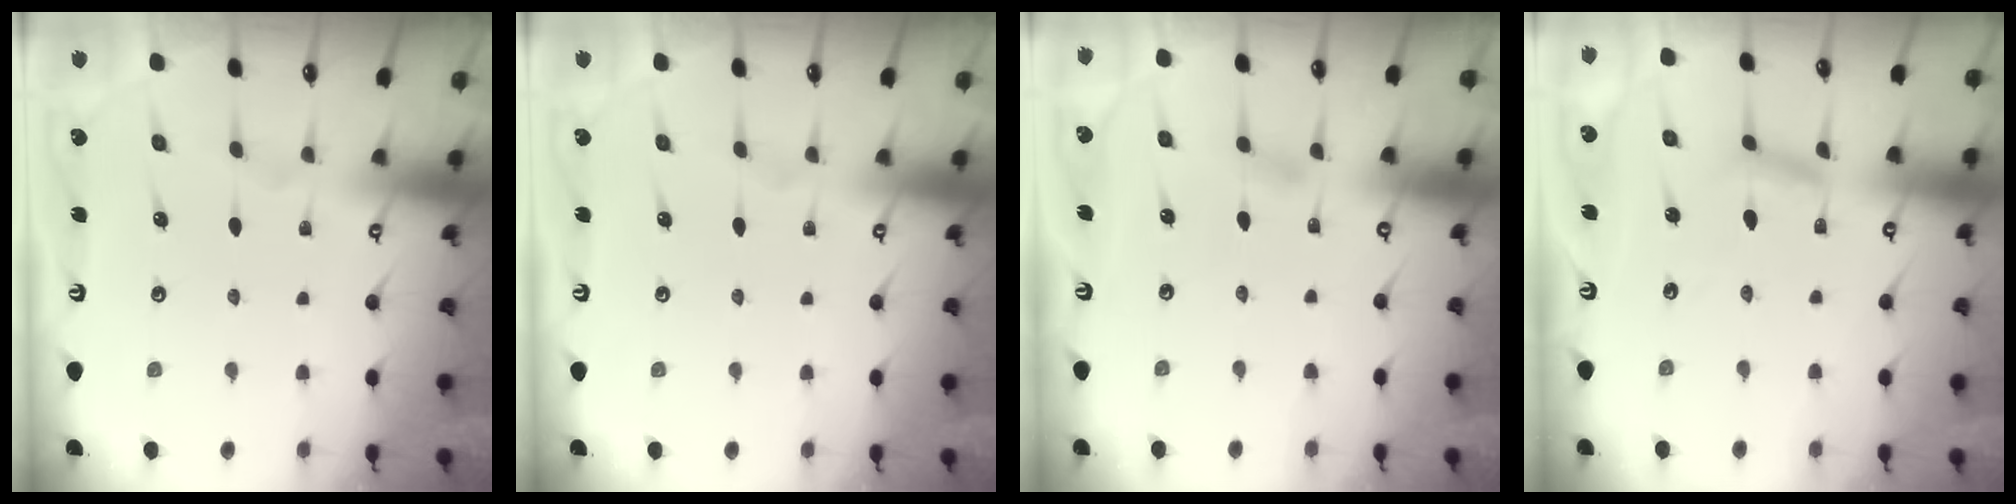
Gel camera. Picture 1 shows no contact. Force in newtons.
{"total": 0.0}
{"total": 3.4, "press": 3.4, "slide": 0.4}
{"total": 6.5, "press": 6.5, "slide": 0.4}